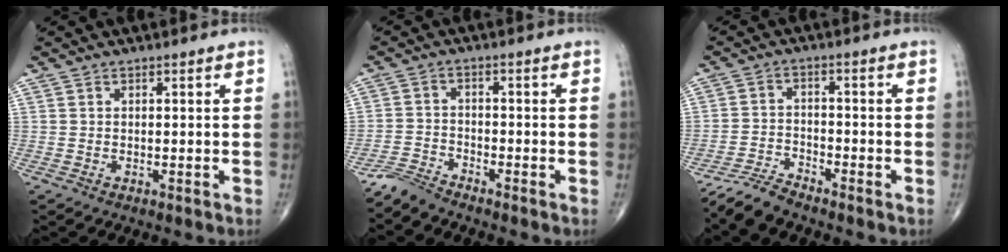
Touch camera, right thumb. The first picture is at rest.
{"total": 3.3, "force": [-3.3, 0.1, 0.1], "torque": [-0.004, 0.002, -0.075]}
{"total": 4.6, "force": [-4.5, 0.4, 1.0], "torque": [-0.022, 0.014, -0.093]}